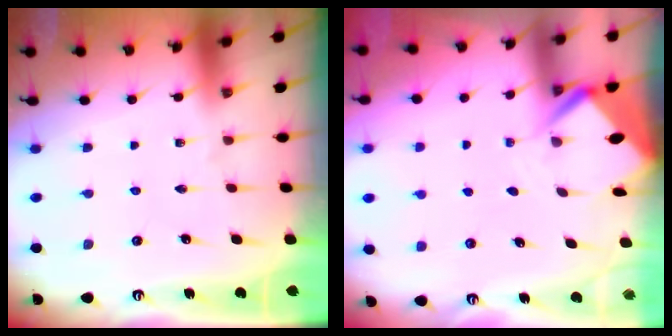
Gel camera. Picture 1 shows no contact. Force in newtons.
{"total": 4.0, "press": 3.9, "slide": 0.3}